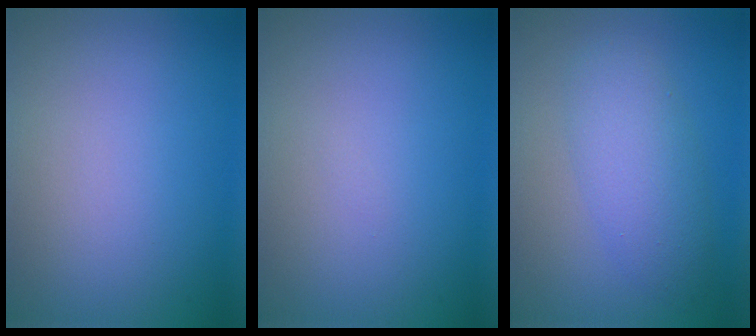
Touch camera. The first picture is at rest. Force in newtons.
{"total": 0.0}
{"total": 4.4, "press": 4.4, "slide": 0.1}